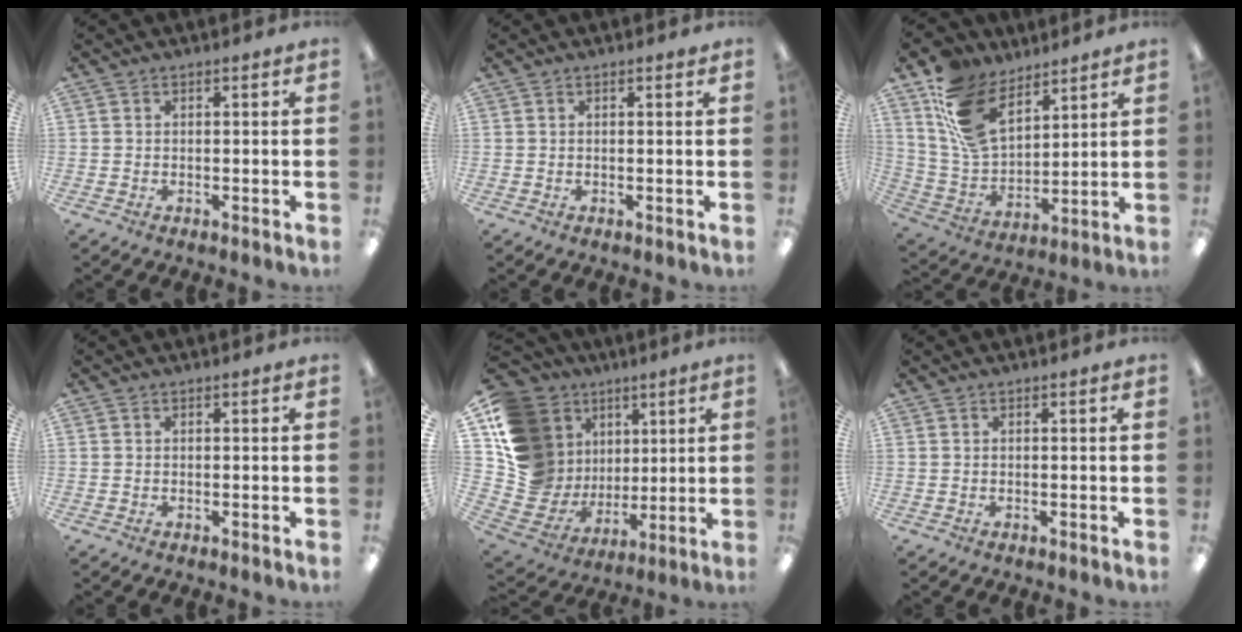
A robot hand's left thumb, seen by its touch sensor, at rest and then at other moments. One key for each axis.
{"total": 0.0}
{"total": 16.4, "fx": 10.1, "fy": 9.6, "fz": 8.5, "tx": -0.180, "ty": -0.033, "tz": 0.200}
{"total": 0.0}
{"total": 17.9, "fx": 6.0, "fy": 15.4, "fz": 6.8, "tx": -0.145, "ty": -0.041, "tz": 0.149}
{"total": 0.0}